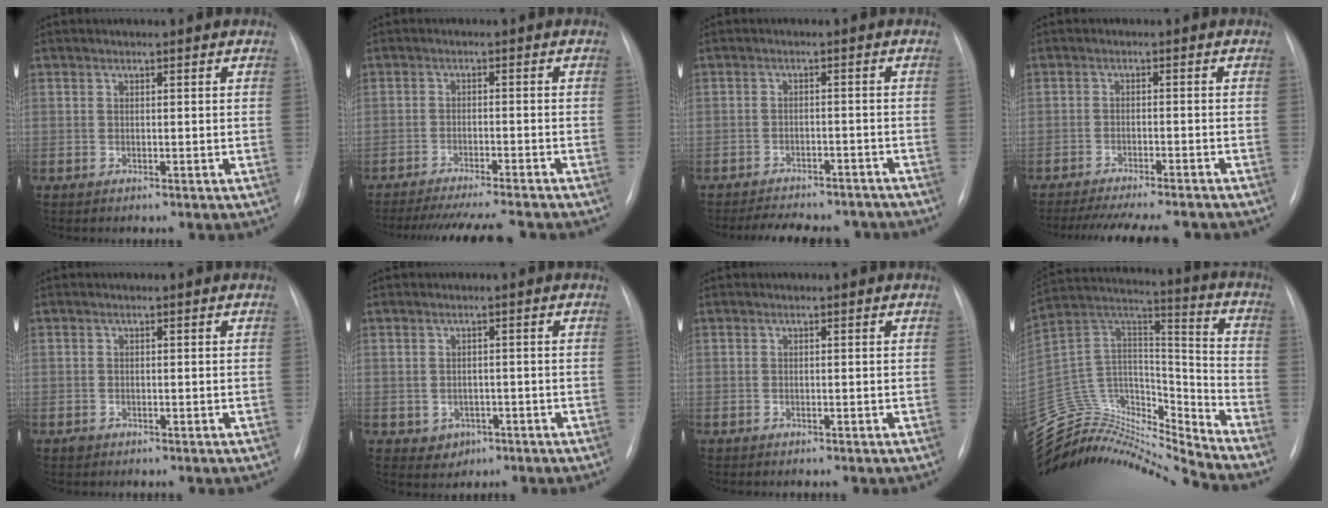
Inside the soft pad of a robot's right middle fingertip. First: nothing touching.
{"total": 13.9, "force": [-12.6, 0.6, 5.9], "torque": [-0.085, -0.024, -0.172]}
{"total": 12.1, "force": [-10.9, 4.0, 3.6], "torque": [-0.064, 0.012, -0.133]}
{"total": 13.6, "force": [-12.3, 1.7, 5.7], "torque": [-0.086, -0.013, -0.162]}
{"total": 0.6, "force": [-0.5, 0.4, 0.1], "torque": [-0.003, 0.001, -0.008]}
{"total": 2.7, "force": [-1.1, 2.4, 0.7], "torque": [-0.007, 0.006, -0.006]}
{"total": 0.0}
{"total": 23.1, "force": [-22.5, 2.8, 4.2], "torque": [-0.090, 0.068, -0.377]}